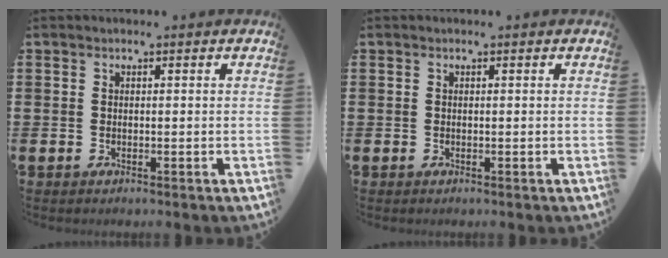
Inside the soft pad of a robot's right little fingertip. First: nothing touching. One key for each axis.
{"total": 0.0}